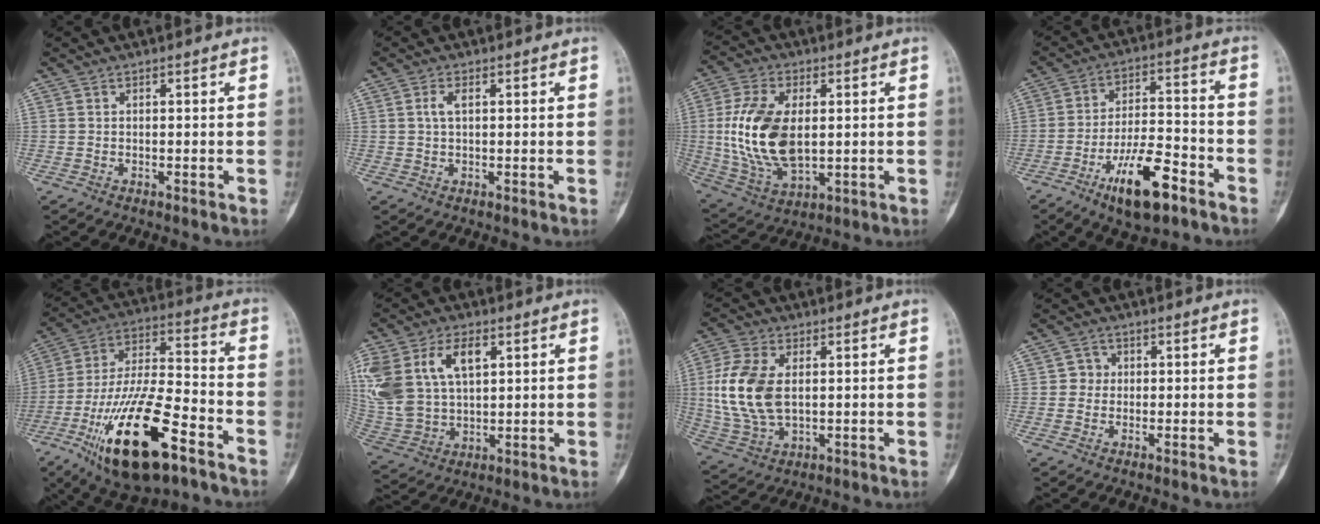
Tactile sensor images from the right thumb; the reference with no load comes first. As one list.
[{"total": 2.2, "force": [0.5, 1.1, 1.9], "torque": [-0.043, 0.006, 0.009]}, {"total": 17.3, "force": [0.9, 9.8, 14.2], "torque": [-0.281, -0.007, 0.029]}, {"total": 13.9, "force": [-7.8, 4.9, 10.4], "torque": [-0.172, 0.048, -0.129]}, {"total": 24.0, "force": [-12.0, 8.5, 19.0], "torque": [-0.379, 0.053, -0.206]}, {"total": 19.2, "force": [6.6, 12.0, 13.5], "torque": [-0.299, 0.004, 0.134]}, {"total": 13.9, "force": [1.4, 8.3, 11.1], "torque": [-0.236, -0.001, 0.034]}, {"total": 2.5, "force": [0.0, 2.4, 0.6], "torque": [0.008, 0.008, -0.007]}]